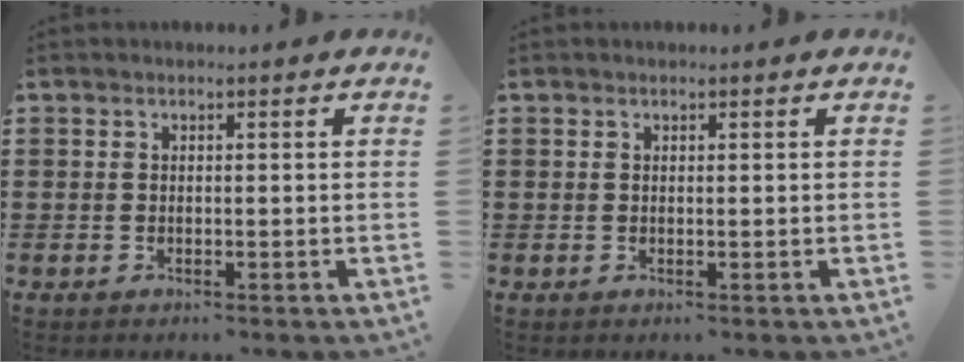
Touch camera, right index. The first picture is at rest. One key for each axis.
{"total": 0.0}